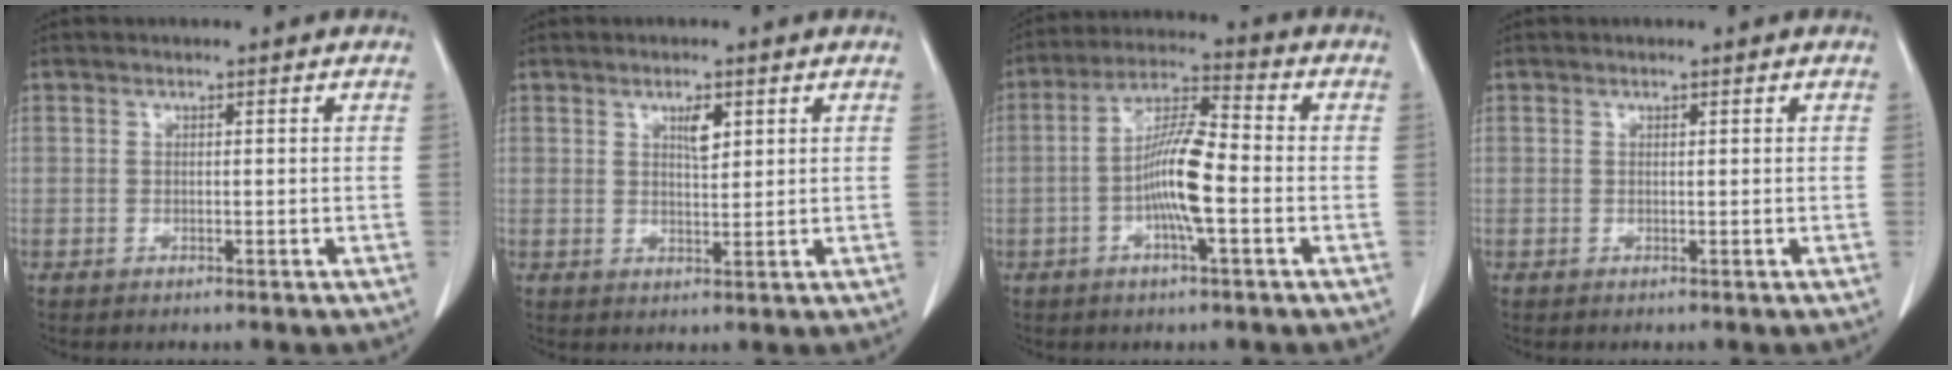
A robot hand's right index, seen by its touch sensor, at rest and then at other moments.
{"total": 2.9, "force": [1.4, 0.9, 2.4], "torque": [-0.042, -0.003, 0.026]}
{"total": 9.7, "force": [-2.1, 1.4, 9.4], "torque": [-0.180, 0.010, -0.044]}
{"total": 0.0}